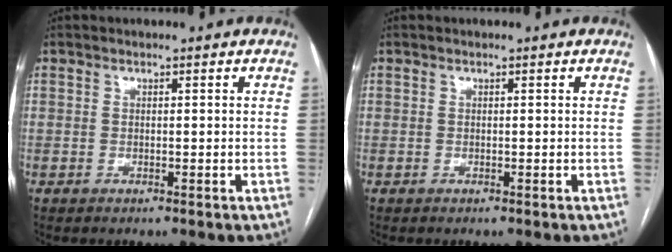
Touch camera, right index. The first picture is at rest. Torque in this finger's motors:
{"motor_torque": [0.00, 0.00, 0.00, 0.00]}